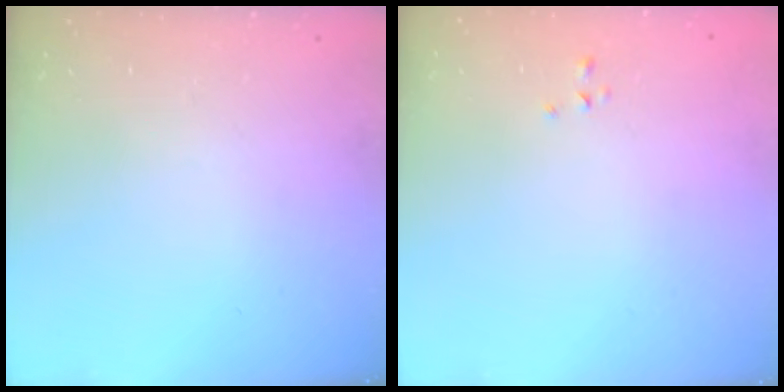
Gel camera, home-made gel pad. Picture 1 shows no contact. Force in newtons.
{"total": 0.6, "press": 0.3, "slide": 0.5}